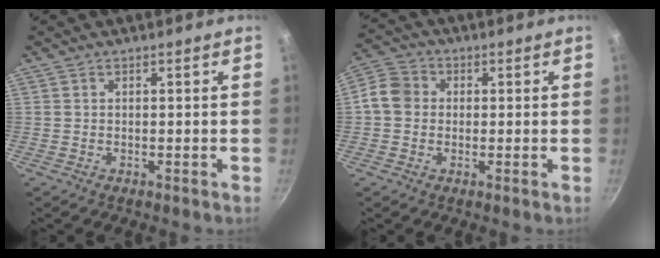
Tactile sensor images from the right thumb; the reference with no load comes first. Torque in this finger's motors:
{"motor_torque": [0.40, 1.62, 0.38, -0.35, 0.00]}